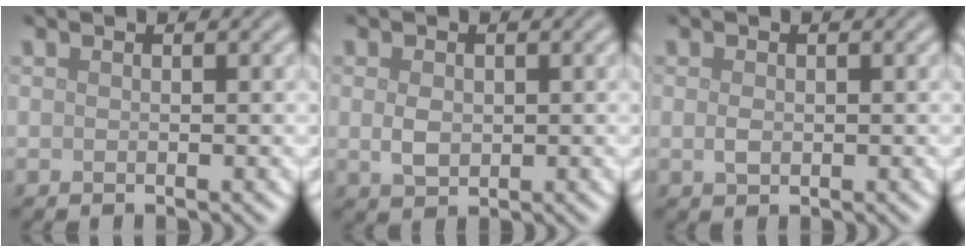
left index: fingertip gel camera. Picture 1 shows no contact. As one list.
[{"total": 2.0, "force": [0.1, 1.5, 1.4], "torque": [-0.031, 0.000, 0.003]}, {"total": 1.1, "force": [0.0, 0.7, 0.8], "torque": [-0.020, -0.002, 0.001]}]